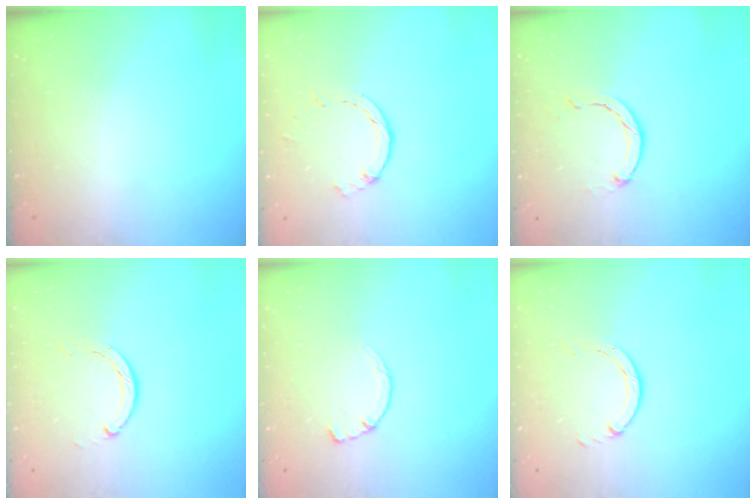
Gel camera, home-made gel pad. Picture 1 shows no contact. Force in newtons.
{"total": 1.4, "press": 1.4, "slide": 0.2}
{"total": 3.1, "press": 3.1, "slide": 0.3}
{"total": 2.3, "press": 2.3, "slide": 0.4}
{"total": 1.8, "press": 1.7, "slide": 0.3}
{"total": 3.2, "press": 3.2, "slide": 0.5}